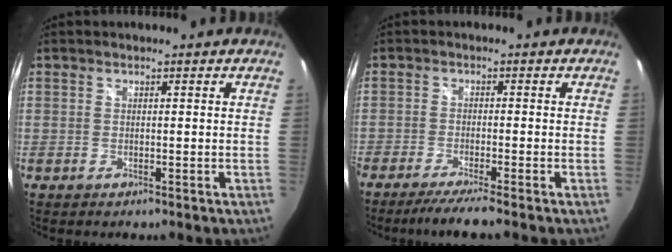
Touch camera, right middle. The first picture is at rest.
{"total": 5.4, "force": [-4.5, -0.8, 2.9], "torque": [-0.064, -0.010, -0.077]}